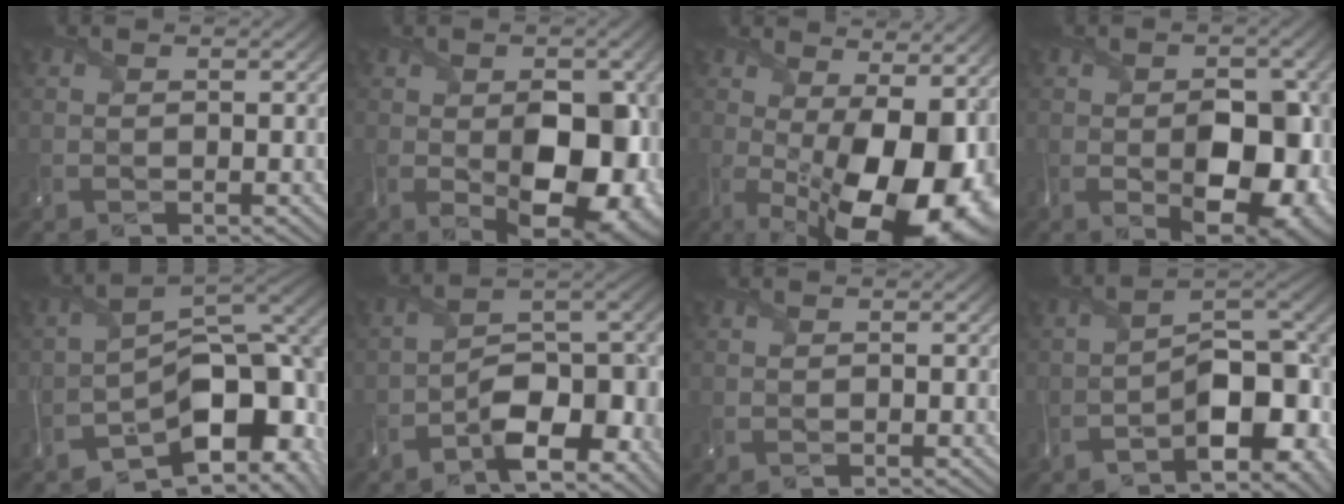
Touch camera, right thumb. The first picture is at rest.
{"total": 13.9, "force": [-1.6, 8.1, 11.2], "torque": [-0.144, -0.035, 0.002]}
{"total": 19.2, "force": [-2.6, 9.1, 16.7], "torque": [-0.211, -0.028, -0.015]}
{"total": 11.5, "force": [-1.7, 6.9, 9.0], "torque": [-0.128, -0.034, -0.006]}
{"total": 12.4, "force": [-6.1, 5.9, 9.1], "torque": [-0.129, -0.012, -0.110]}
{"total": 11.3, "force": [-5.9, 4.7, 8.5], "torque": [-0.130, -0.013, -0.102]}
{"total": 0.0}
{"total": 12.1, "force": [-5.2, 5.3, 9.6], "torque": [-0.141, -0.011, -0.088]}